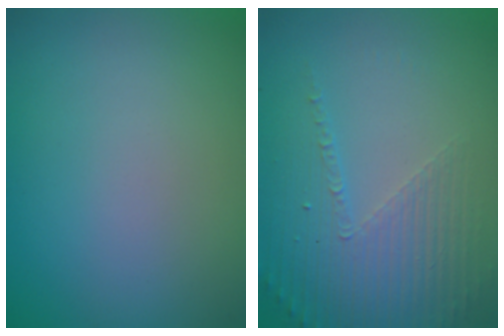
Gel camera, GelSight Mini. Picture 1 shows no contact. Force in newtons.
{"total": 5.3, "press": 3.1, "slide": 4.2}